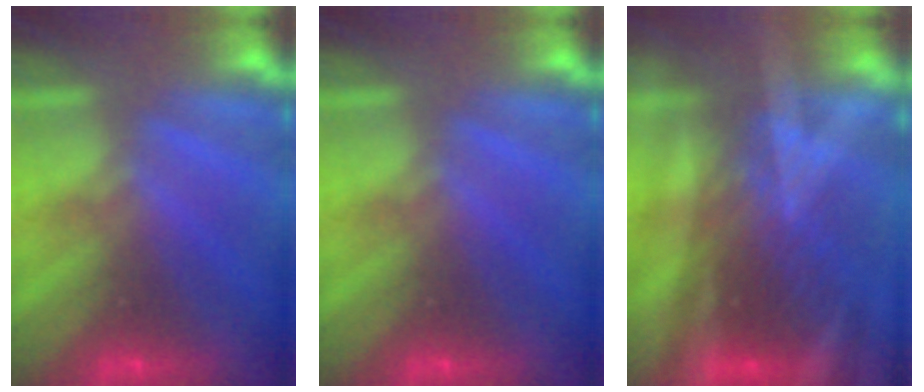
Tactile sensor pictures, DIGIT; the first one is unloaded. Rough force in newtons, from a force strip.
{"total": 0.0}
{"total": 2.9}